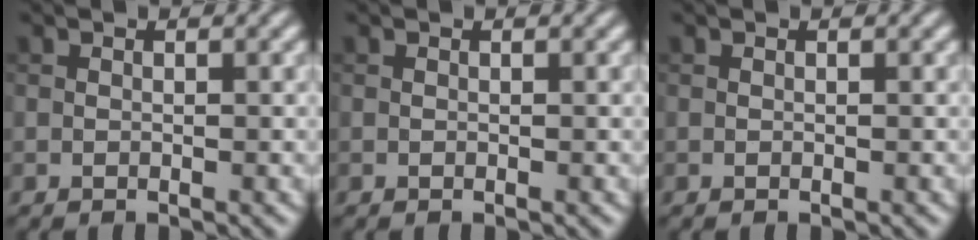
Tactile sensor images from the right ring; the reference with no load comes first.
{"total": 0.0}
{"total": 0.0}